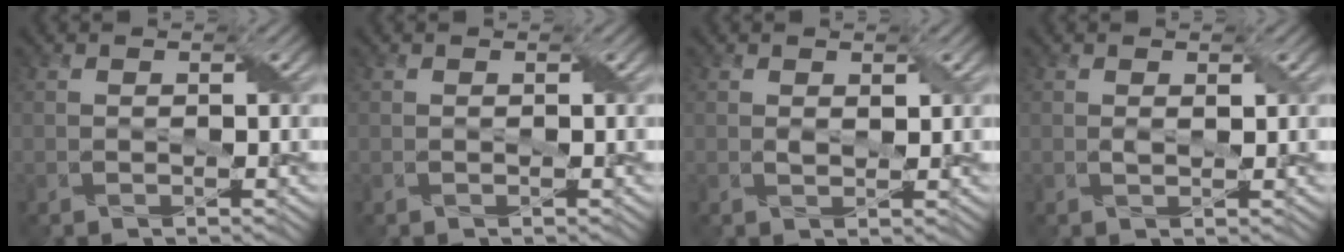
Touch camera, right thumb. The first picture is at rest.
{"total": 0.0}
{"total": 1.1, "force": [0.5, 0.6, 0.8], "torque": [-0.018, -0.003, 0.012]}
{"total": 0.8, "force": [0.3, 0.4, 0.7], "torque": [-0.015, -0.002, 0.005]}